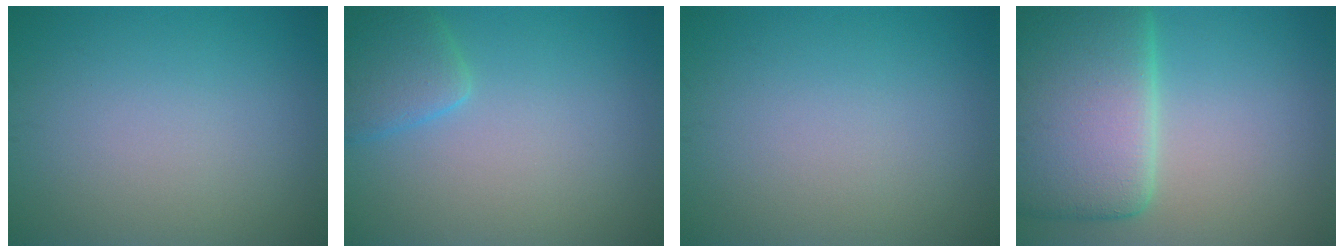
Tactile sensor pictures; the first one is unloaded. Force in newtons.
{"total": 2.9, "press": 2.9, "slide": 0.2}
{"total": 0.0}
{"total": 11.4, "press": 11.4, "slide": 0.5}